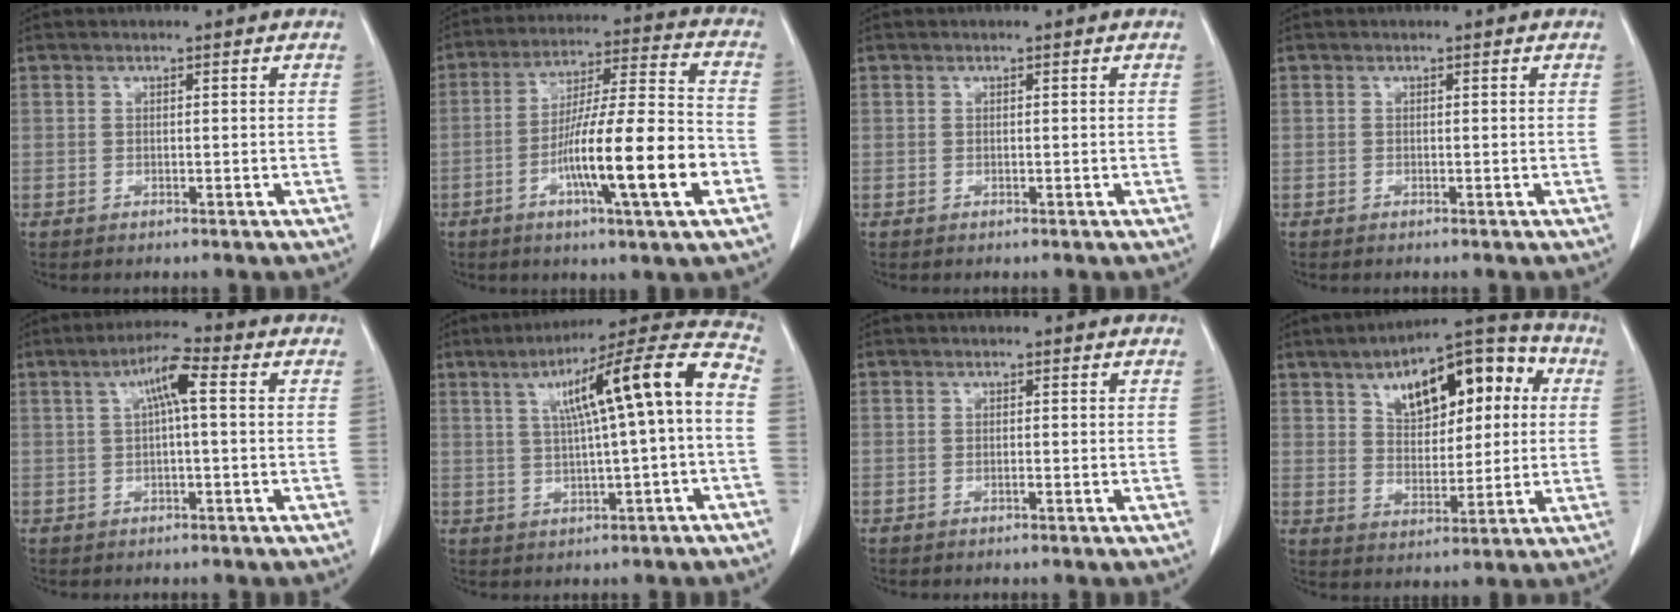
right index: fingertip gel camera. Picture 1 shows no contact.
{"total": 16.7, "force": [-5.5, 0.5, 15.7], "torque": [-0.269, -0.003, -0.090]}
{"total": 0.0}
{"total": 0.0}
{"total": 5.2, "force": [1.1, 0.5, 5.1], "torque": [-0.094, 0.015, 0.017]}
{"total": 14.3, "force": [1.7, 0.7, 14.2], "torque": [-0.211, 0.039, 0.027]}
{"total": 0.0}
{"total": 16.0, "force": [5.3, 7.7, 13.0], "torque": [-0.178, 0.044, 0.081]}